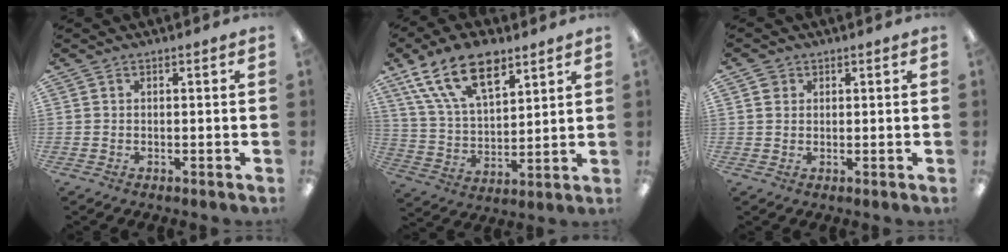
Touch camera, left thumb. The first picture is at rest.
{"total": 16.8, "force": [10.4, 8.4, 10.2], "torque": [-0.186, -0.036, 0.189]}
{"total": 2.0, "force": [1.0, 1.7, 0.3], "torque": [-0.002, 0.000, 0.017]}